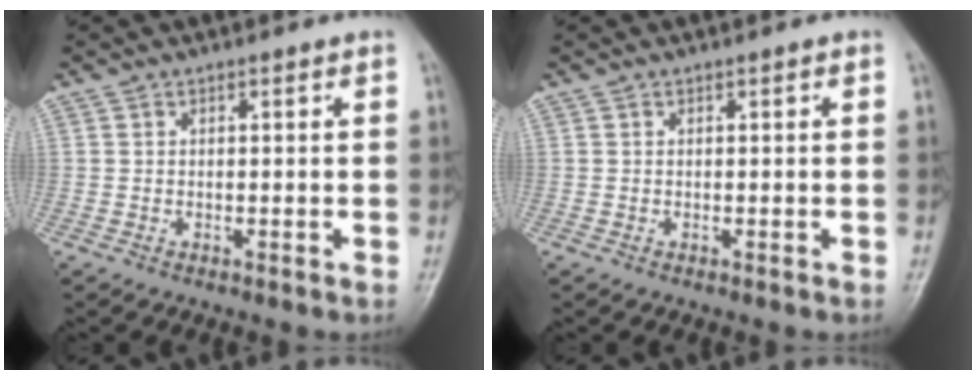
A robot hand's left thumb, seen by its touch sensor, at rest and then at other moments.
{"total": 0.0}